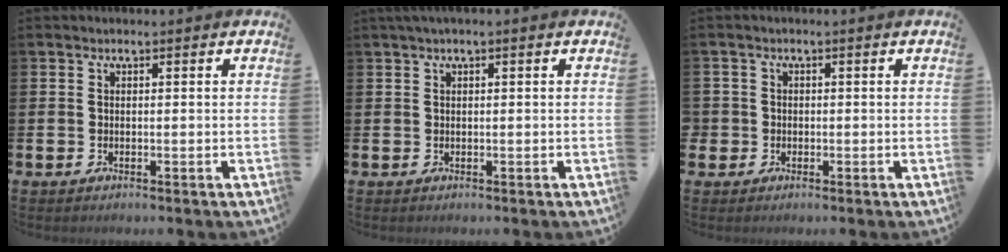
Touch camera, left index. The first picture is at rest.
{"total": 0.8, "force": [0.3, 0.0, 0.7], "torque": [-0.016, 0.004, 0.006]}
{"total": 1.6, "force": [-0.1, 1.6, 0.0], "torque": [-0.001, 0.005, -0.008]}